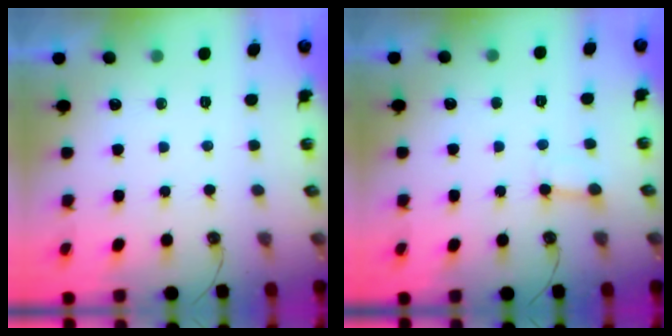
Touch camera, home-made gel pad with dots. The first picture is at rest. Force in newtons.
{"total": 4.8, "press": 4.8, "slide": 0.1}